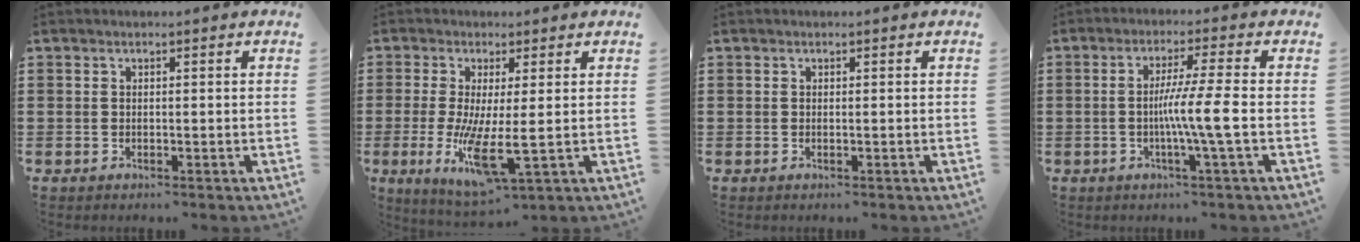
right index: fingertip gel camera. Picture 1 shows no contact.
{"total": 8.6, "force": [-0.9, 1.7, 8.4], "torque": [-0.159, -0.030, -0.015]}
{"total": 0.0}
{"total": 7.2, "force": [-1.3, -0.5, 7.1], "torque": [-0.123, -0.008, -0.026]}